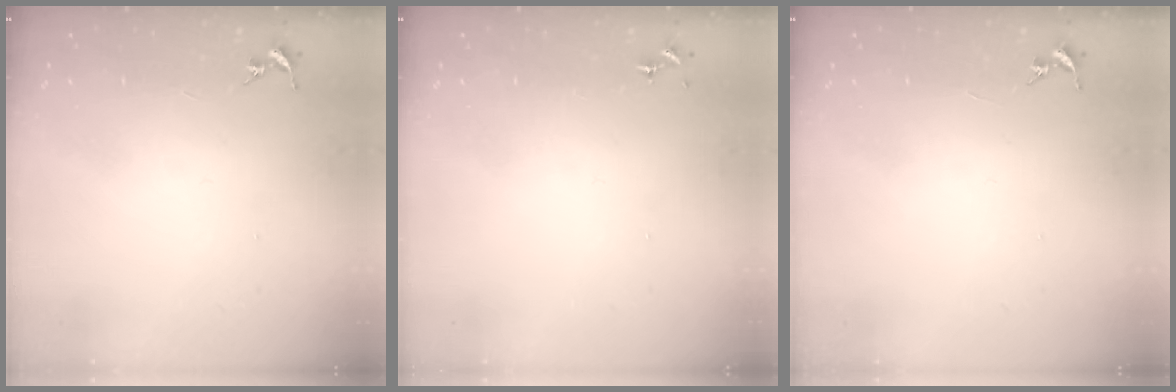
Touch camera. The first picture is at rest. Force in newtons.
{"total": 0.0}
{"total": 0.0}